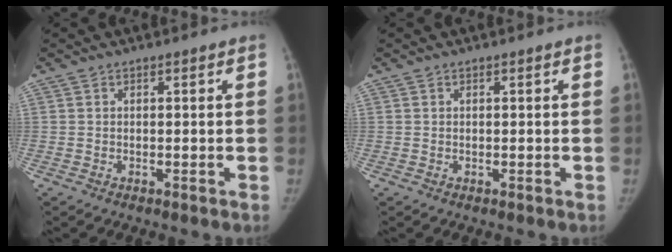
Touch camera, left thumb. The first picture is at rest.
{"total": 0.0}